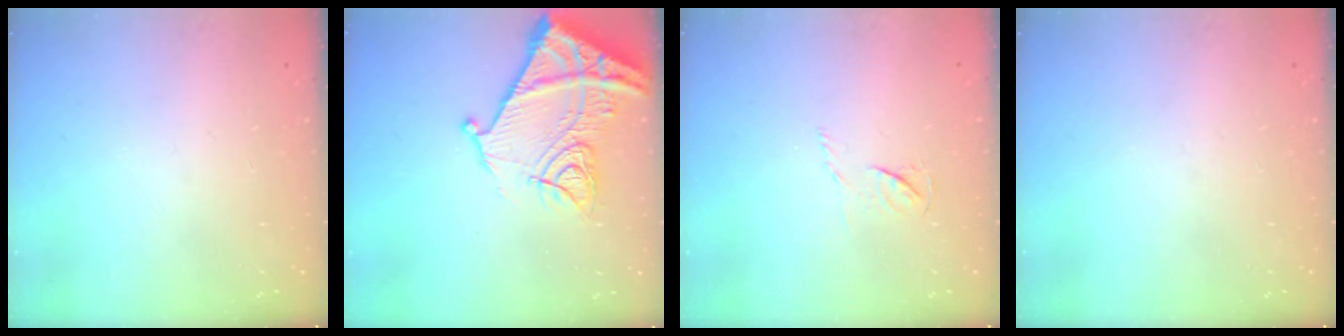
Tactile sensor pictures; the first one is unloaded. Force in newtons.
{"total": 18.1, "press": 18.0, "slide": 1.9}
{"total": 3.9, "press": 3.8, "slide": 0.4}
{"total": 0.0}